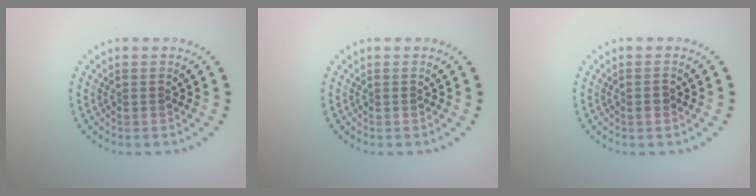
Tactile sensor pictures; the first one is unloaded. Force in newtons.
{"total": 0.0}
{"total": 1.0, "press": 0.9, "slide": 0.4}